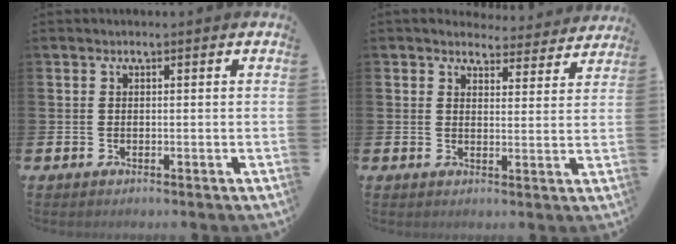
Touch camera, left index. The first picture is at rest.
{"total": 4.4, "force": [4.3, 0.9, 0.2], "torque": [-0.012, -0.039, 0.073]}